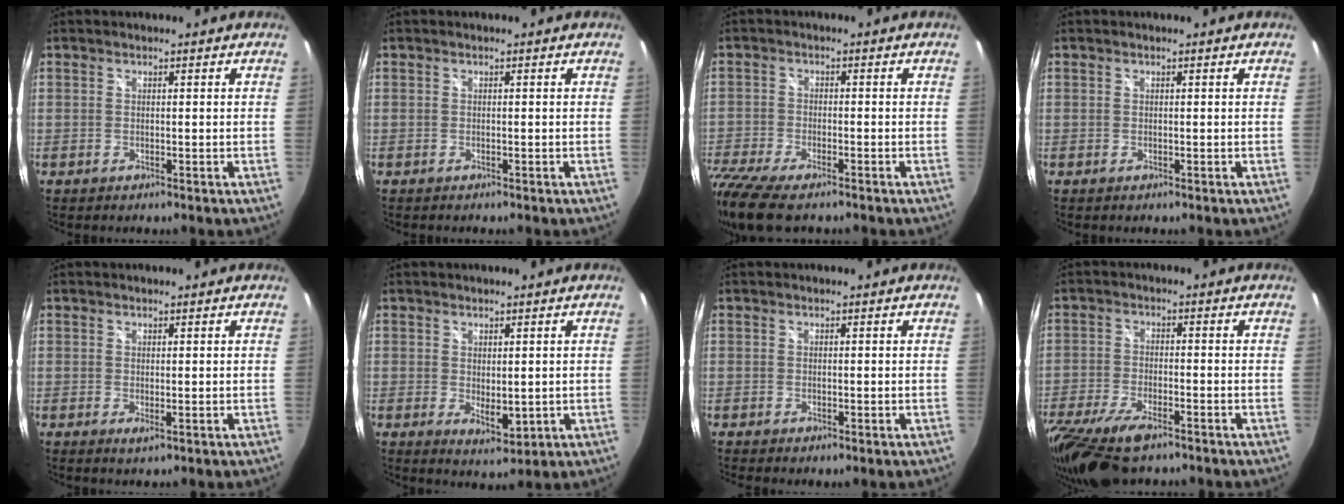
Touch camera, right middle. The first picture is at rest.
{"total": 0.6, "force": [0.1, -0.6, -0.1], "torque": [0.005, -0.005, -0.001]}
{"total": 13.2, "force": [-10.1, 3.6, 7.7], "torque": [-0.193, -0.061, -0.185]}
{"total": 0.0}
{"total": 1.1, "force": [0.5, -0.5, 0.8], "torque": [-0.012, -0.006, 0.006]}
{"total": 3.4, "force": [0.3, 1.5, 3.0], "torque": [-0.044, -0.014, 0.010]}
{"total": 0.7, "force": [0.0, -0.5, 0.4], "torque": [-0.005, -0.006, -0.001]}
{"total": 15.4, "force": [-10.7, 5.7, 9.4], "torque": [-0.217, -0.057, -0.189]}